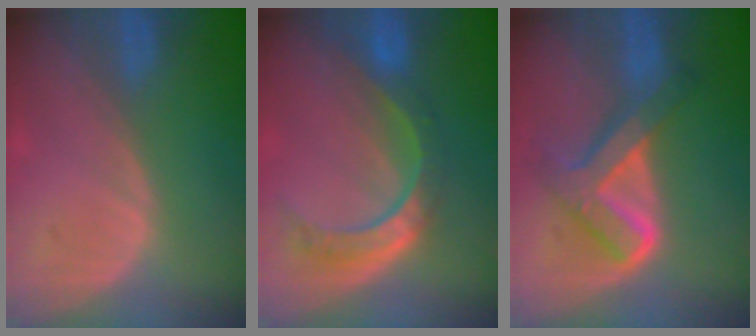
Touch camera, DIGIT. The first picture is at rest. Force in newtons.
{"total": 8.8, "press": 7.3, "slide": 4.9}
{"total": 8.0, "press": 8.0, "slide": 0.6}